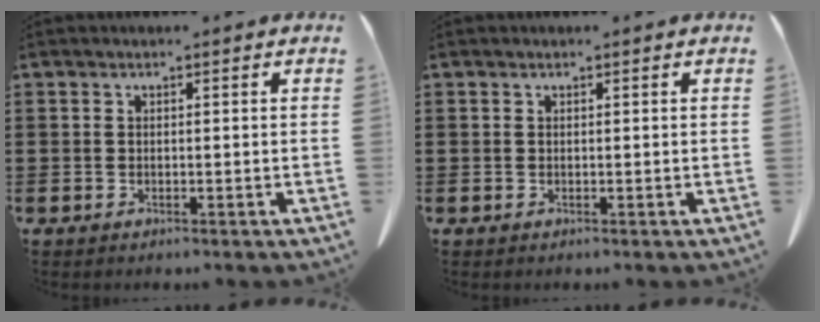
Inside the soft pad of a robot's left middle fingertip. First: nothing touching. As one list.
[{"total": 0.0}]